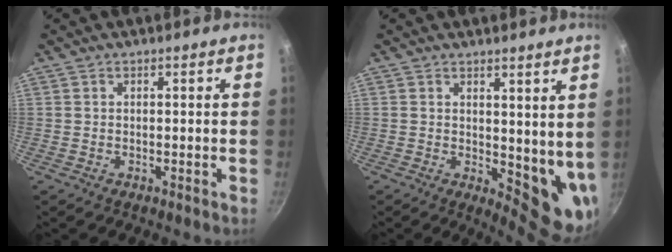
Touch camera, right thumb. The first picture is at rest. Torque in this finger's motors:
{"motor_torque": [-0.27, 1.15, 0.27, 0.09, 0.04]}